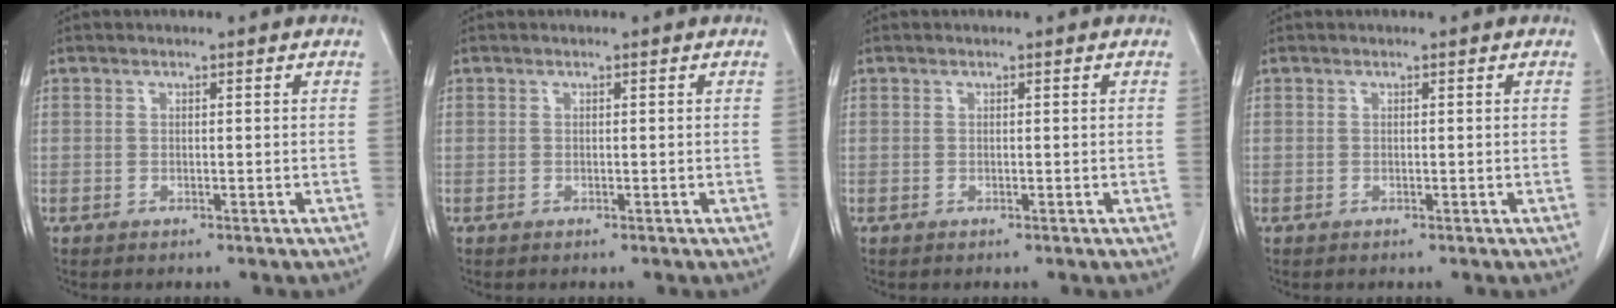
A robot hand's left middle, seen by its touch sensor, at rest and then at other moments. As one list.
[{"total": 0.0}, {"total": 0.0}, {"total": 0.0}]